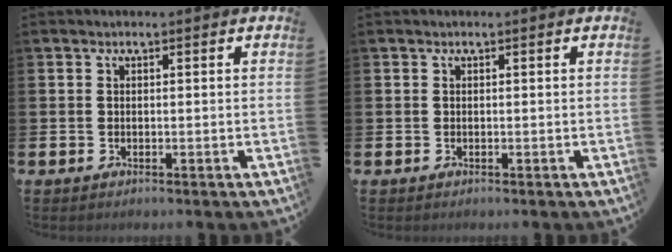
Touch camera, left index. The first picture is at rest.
{"total": 0.0}